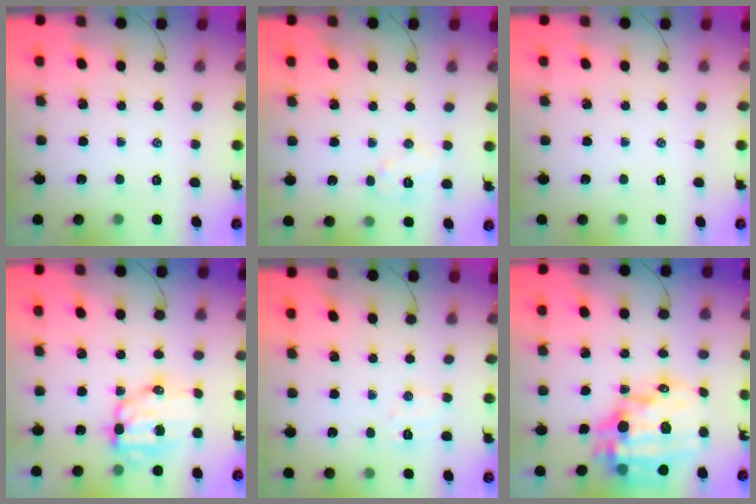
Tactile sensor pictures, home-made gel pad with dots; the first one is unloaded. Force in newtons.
{"total": 5.8, "press": 5.8, "slide": 0.6}
{"total": 0.0}
{"total": 9.3, "press": 9.1, "slide": 2.1}
{"total": 5.4, "press": 5.3, "slide": 1.1}
{"total": 19.3, "press": 18.8, "slide": 4.2}